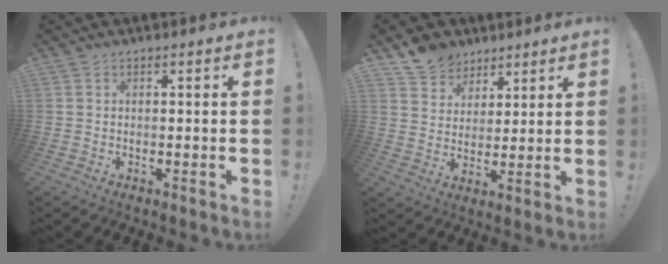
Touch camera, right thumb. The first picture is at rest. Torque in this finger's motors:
{"motor_torque": [-0.01, 0.01, 0.04, 0.04, 0.00]}